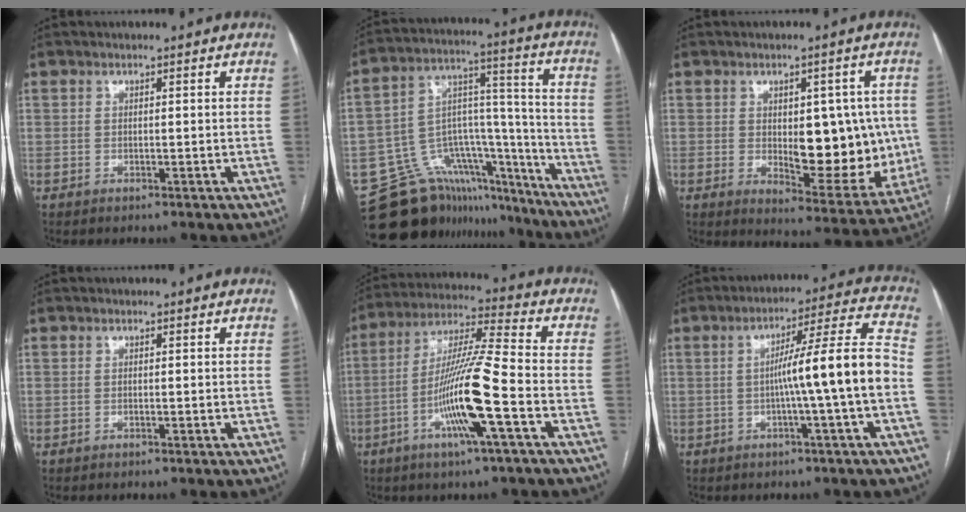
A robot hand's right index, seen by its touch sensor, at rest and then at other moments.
{"total": 19.9, "force": [-17.1, 9.1, 4.4], "torque": [-0.068, 0.076, -0.254]}
{"total": 13.4, "force": [-0.1, 5.9, 12.0], "torque": [-0.143, 0.002, 0.015]}
{"total": 0.0}
{"total": 14.1, "force": [-4.6, -0.3, 13.3], "torque": [-0.258, -0.001, -0.091]}
{"total": 11.3, "force": [-1.9, -1.6, 11.0], "torque": [-0.170, 0.017, -0.029]}